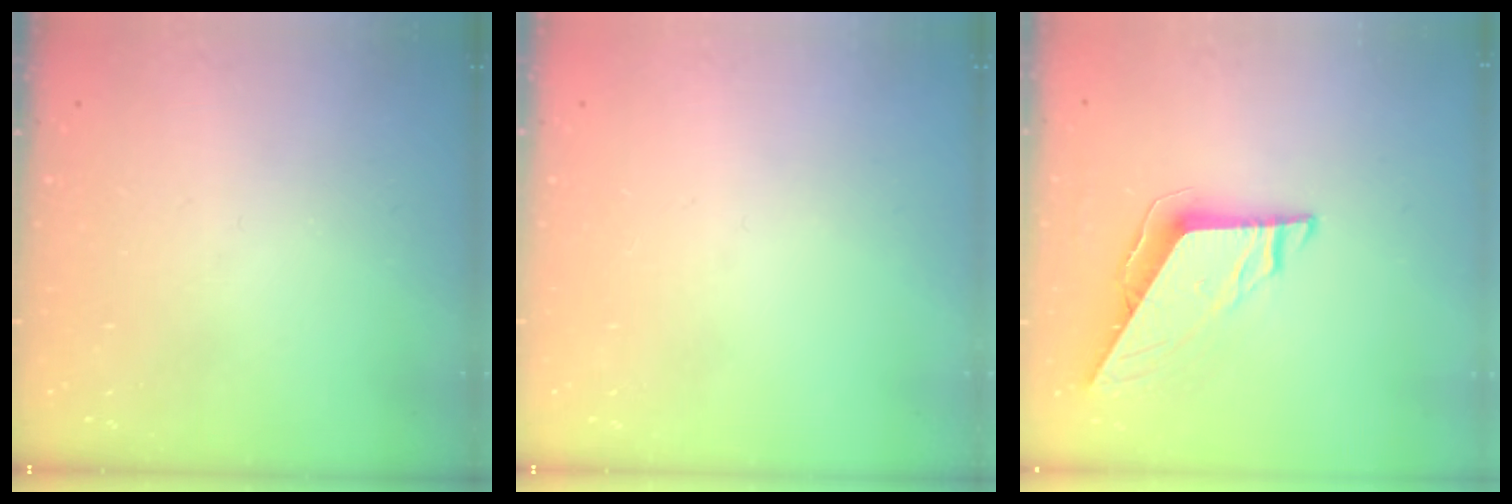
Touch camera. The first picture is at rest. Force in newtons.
{"total": 0.0}
{"total": 9.5, "press": 9.4, "slide": 0.9}